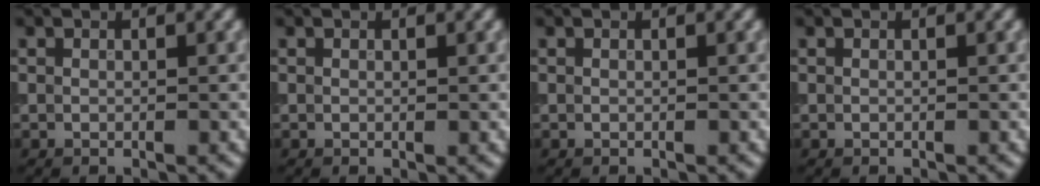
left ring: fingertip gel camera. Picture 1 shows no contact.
{"total": 0.0}
{"total": 0.0}
{"total": 0.0}